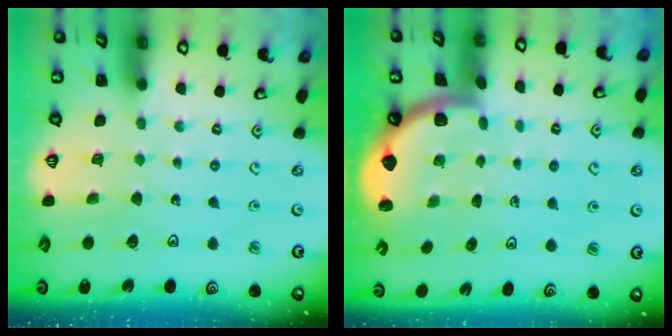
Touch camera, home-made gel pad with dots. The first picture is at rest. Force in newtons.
{"total": 1.6, "press": 1.6, "slide": 0.1}